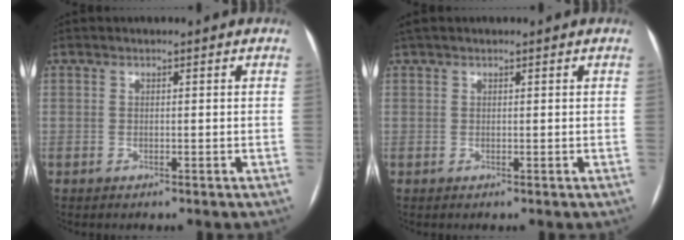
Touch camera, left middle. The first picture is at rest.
{"total": 2.1, "force": [1.6, 0.3, 1.3], "torque": [-0.029, 0.028, 0.030]}